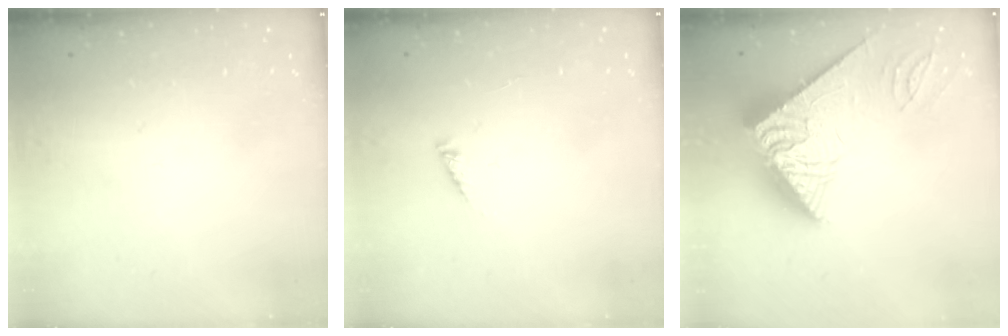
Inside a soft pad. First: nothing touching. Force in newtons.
{"total": 1.8, "press": 1.8, "slide": 0.2}
{"total": 11.1, "press": 10.9, "slide": 2.1}